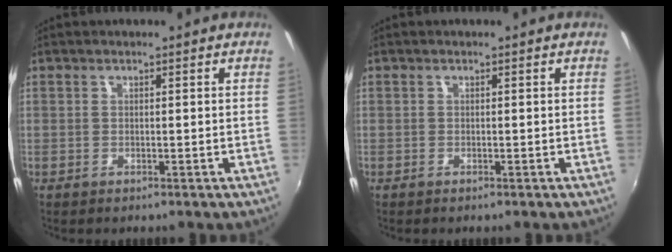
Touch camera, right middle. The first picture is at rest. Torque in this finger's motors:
{"motor_torque": [0.42, -0.35, 0.03, -0.03]}